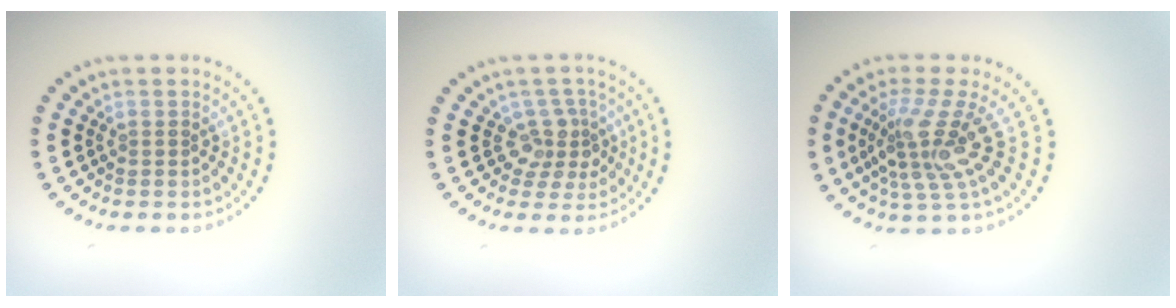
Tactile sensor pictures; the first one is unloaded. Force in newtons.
{"total": 3.0, "press": 2.2, "slide": 1.9}
{"total": 4.4, "press": 3.1, "slide": 3.1}